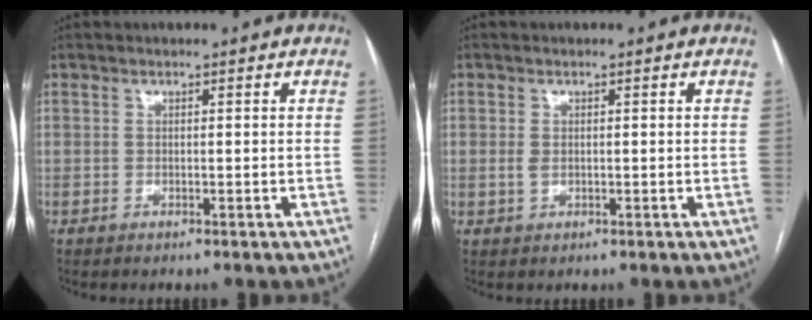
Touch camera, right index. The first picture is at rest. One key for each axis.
{"total": 1.5, "fx": 0.0, "fy": 1.0, "fz": 1.1, "tx": -0.022, "ty": 0.001, "tz": 0.003}